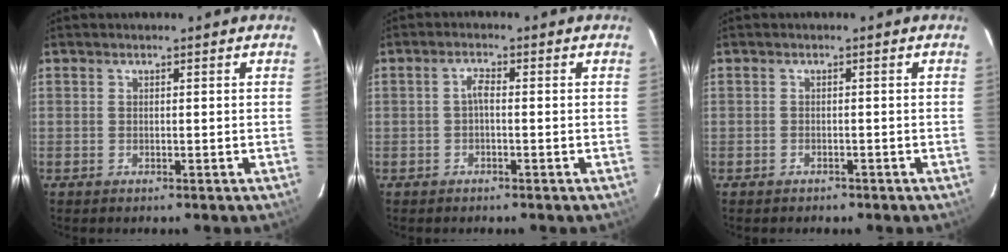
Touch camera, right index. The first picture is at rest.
{"total": 1.6, "force": [-0.4, 0.5, 1.5], "torque": [-0.031, 0.007, -0.009]}
{"total": 1.3, "force": [-1.0, 0.9, 0.0], "torque": [-0.004, 0.004, -0.013]}